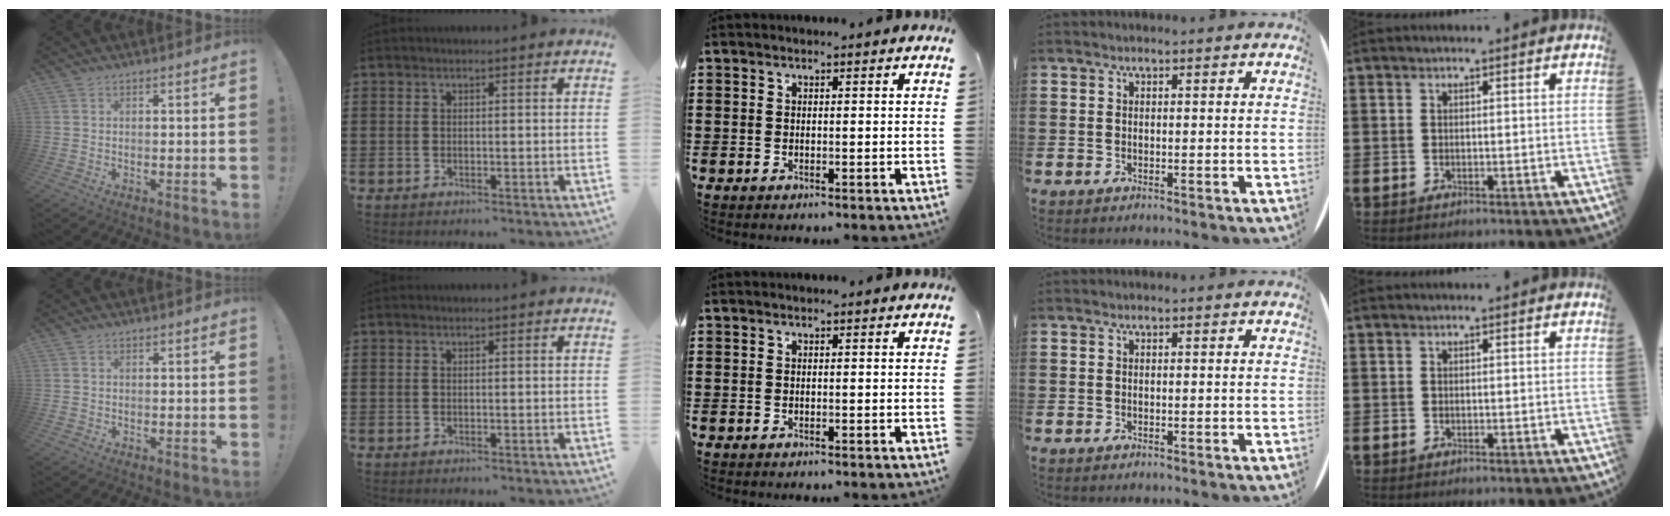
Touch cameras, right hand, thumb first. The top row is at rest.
{"thumb": {"total": 0.8, "force": [-0.3, 0.7, 0.2], "torque": [-0.003, 0.001, -0.005]}}